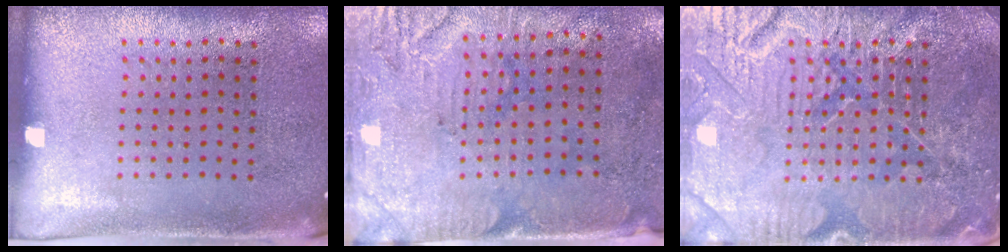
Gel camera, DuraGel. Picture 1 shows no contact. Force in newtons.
{"total": 3.0, "press": 2.5, "slide": 1.7}
{"total": 7.4, "press": 7.3, "slide": 1.0}